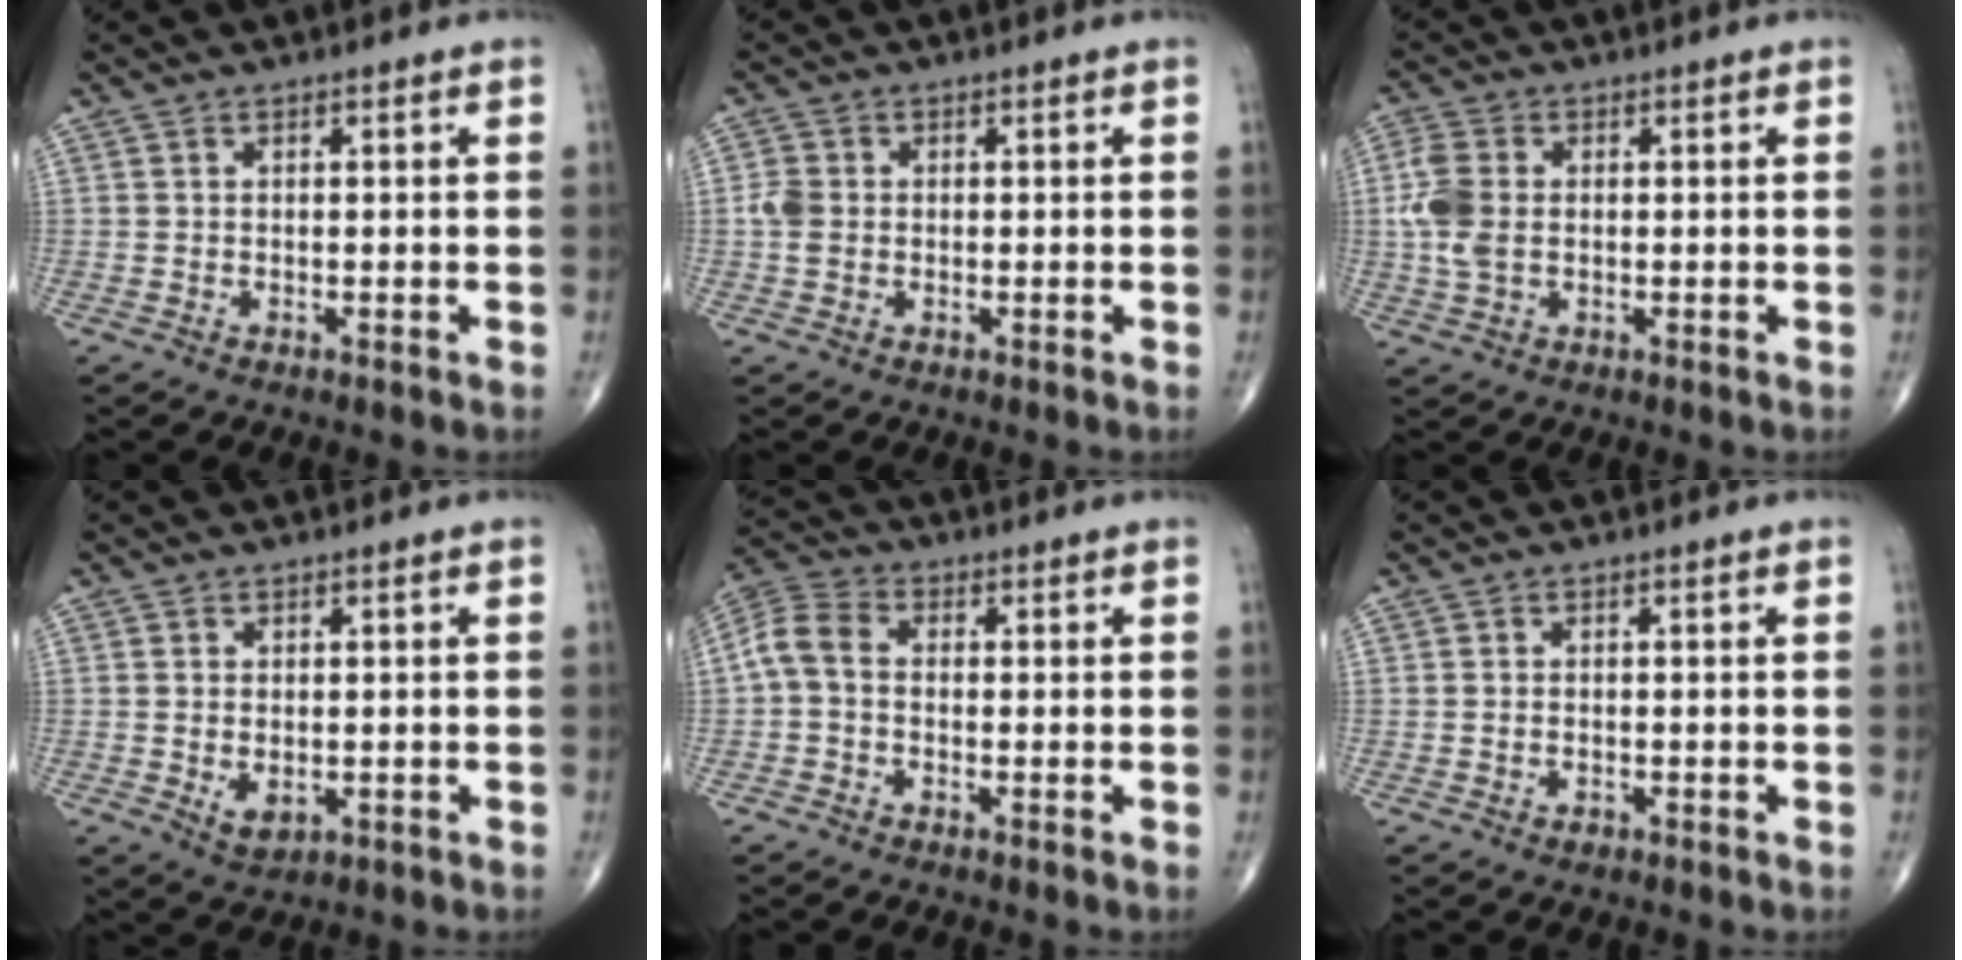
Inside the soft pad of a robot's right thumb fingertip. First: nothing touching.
{"total": 3.1, "force": [-0.1, 2.6, 1.8], "torque": [-0.038, 0.007, -0.007]}
{"total": 6.8, "force": [0.1, 4.4, 5.1], "torque": [-0.128, 0.005, 0.000]}
{"total": 3.3, "force": [-0.4, 2.1, 2.4], "torque": [-0.032, -0.005, 0.001]}
{"total": 6.1, "force": [-0.4, 4.1, 4.4], "torque": [-0.087, 0.019, -0.022]}
{"total": 0.9, "force": [-0.4, 0.6, 0.4], "torque": [-0.005, 0.007, -0.004]}